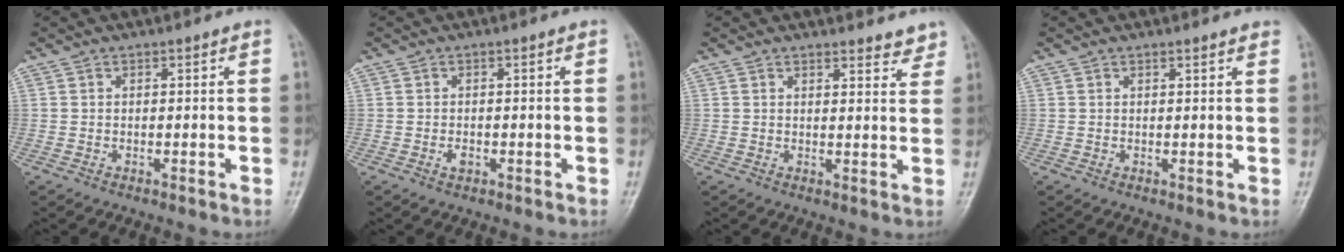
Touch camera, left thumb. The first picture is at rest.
{"total": 1.4, "force": [-0.5, 0.8, 1.1], "torque": [-0.017, 0.003, -0.007]}
{"total": 3.9, "force": [3.5, 1.2, 1.0], "torque": [0.006, -0.024, 0.035]}
{"total": 1.3, "force": [1.1, 0.1, 0.7], "torque": [-0.004, -0.001, 0.015]}